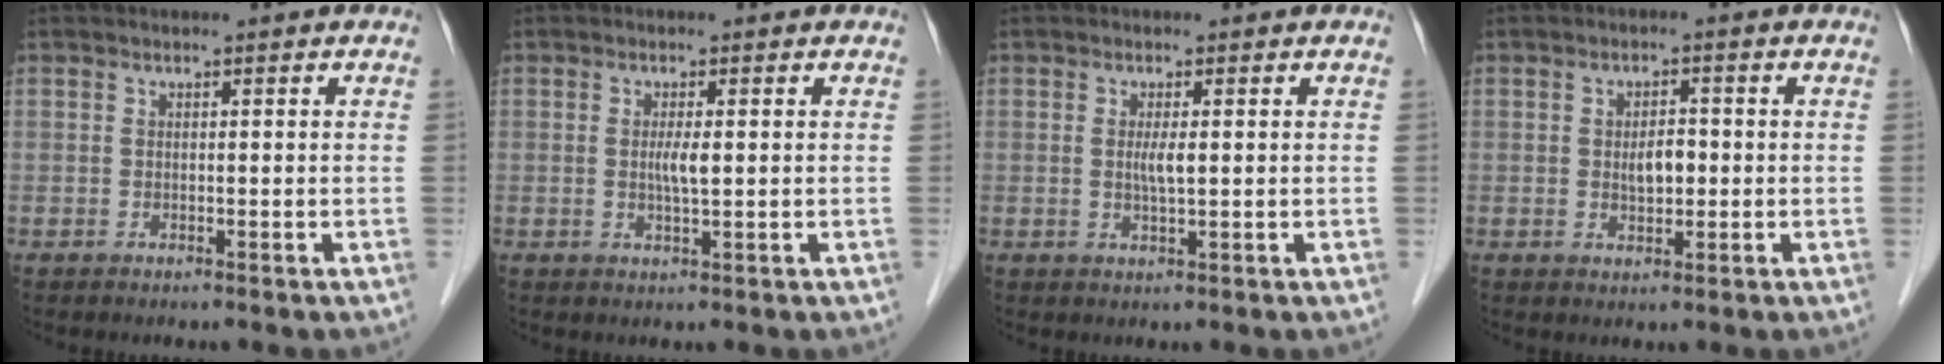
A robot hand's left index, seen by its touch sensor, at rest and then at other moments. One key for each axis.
{"total": 2.2, "fx": 0.2, "fy": 0.2, "fz": 2.2, "tx": -0.044, "ty": -0.002, "tz": 0.003}
{"total": 2.0, "fx": 0.2, "fy": 0.2, "fz": 2.0, "tx": -0.042, "ty": -0.002, "tz": 0.004}
{"total": 3.1, "fx": -0.1, "fy": 1.5, "fz": 2.7, "tx": -0.045, "ty": 0.002, "tz": 0.000}